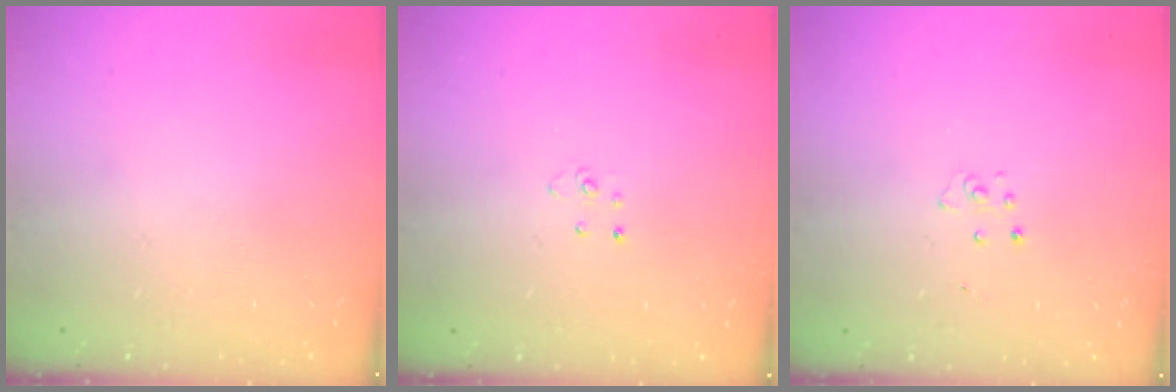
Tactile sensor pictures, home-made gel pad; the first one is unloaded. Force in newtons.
{"total": 2.9, "press": 2.9, "slide": 0.2}
{"total": 2.7, "press": 2.7, "slide": 0.3}